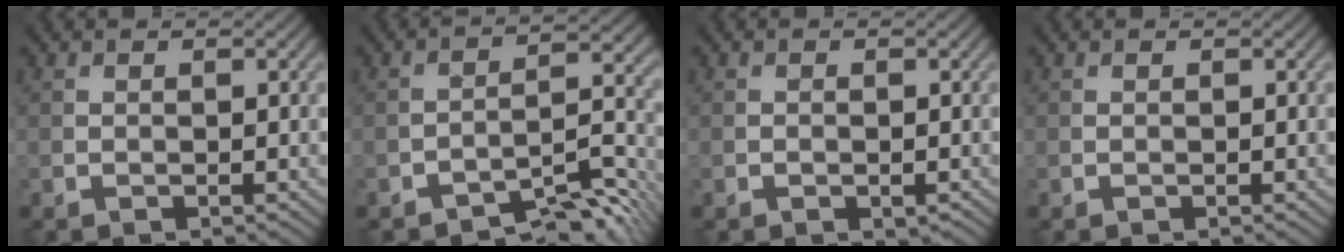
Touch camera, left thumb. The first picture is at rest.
{"total": 7.0, "force": [-5.4, 2.2, 4.0], "torque": [-0.046, 0.009, -0.095]}
{"total": 1.1, "force": [-0.6, 0.6, 0.8], "torque": [-0.011, -0.003, -0.009]}
{"total": 0.0}